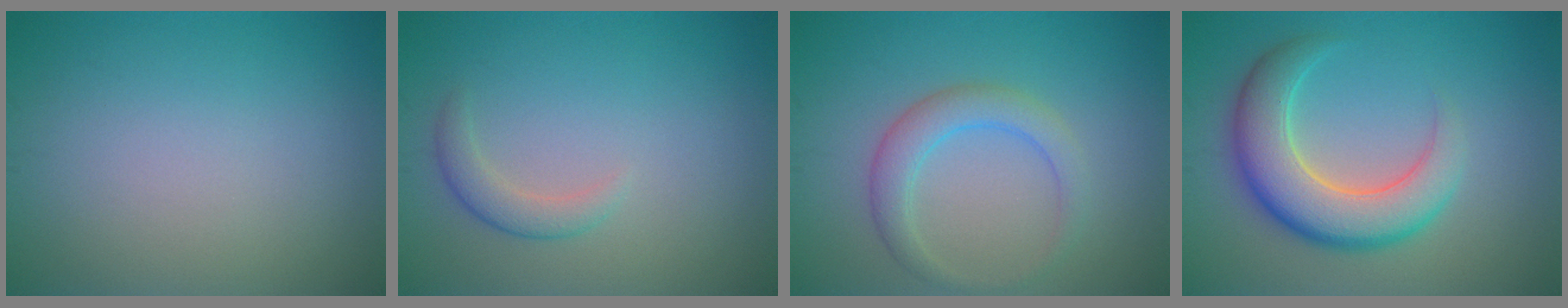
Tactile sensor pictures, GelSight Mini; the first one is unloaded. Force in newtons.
{"total": 1.9, "press": 1.9, "slide": 0.2}
{"total": 3.1, "press": 3.1, "slide": 0.1}
{"total": 7.1, "press": 7.1, "slide": 0.4}